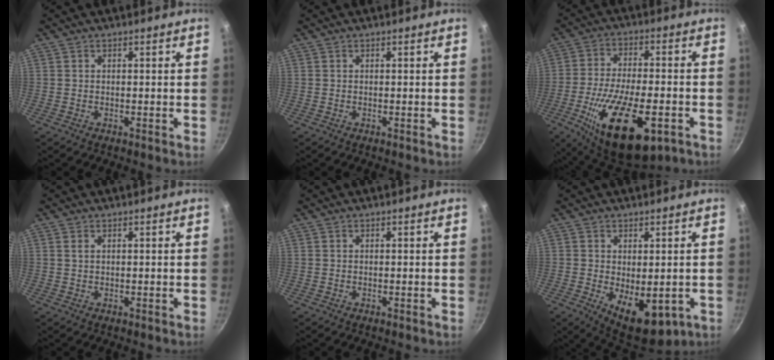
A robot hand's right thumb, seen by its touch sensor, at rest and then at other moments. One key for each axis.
{"total": 0.0}
{"total": 21.3, "fx": -8.4, "fy": 9.2, "fz": 17.3, "tx": -0.289, "ty": 0.011, "tz": -0.132}
{"total": 0.9, "fx": 0.4, "fy": 0.5, "fz": 0.6, "tx": -0.012, "ty": 0.002, "tz": 0.008}
{"total": 0.0}
{"total": 10.9, "fx": -2.4, "fy": 5.8, "fz": 8.9, "tx": -0.105, "ty": -0.015, "tz": -0.017}